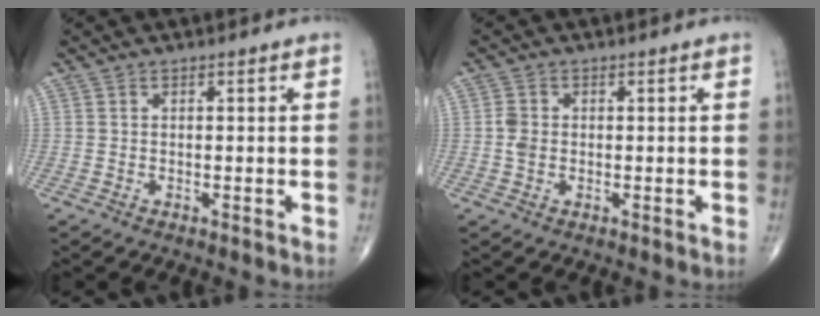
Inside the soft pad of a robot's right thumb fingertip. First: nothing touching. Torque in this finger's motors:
{"motor_torque": [0.06, 0.28, 0.56, 0.07, -0.01]}